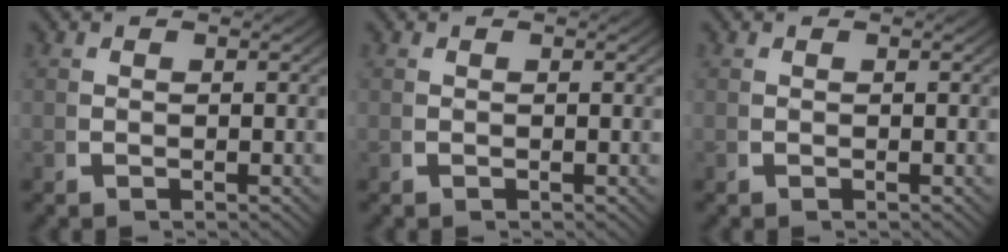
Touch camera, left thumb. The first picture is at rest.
{"total": 0.0}
{"total": 0.0}